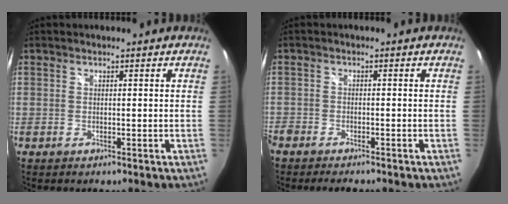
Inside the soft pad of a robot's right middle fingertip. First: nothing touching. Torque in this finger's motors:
{"motor_torque": [0.62, -0.61, 0.55, 0.12]}